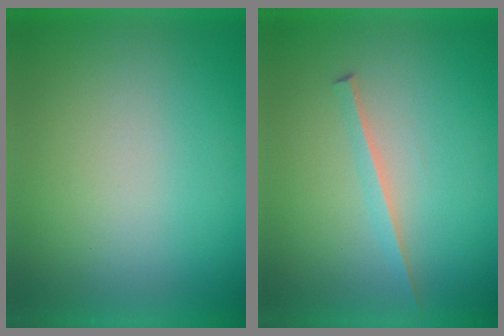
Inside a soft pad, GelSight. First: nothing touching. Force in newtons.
{"total": 1.6}